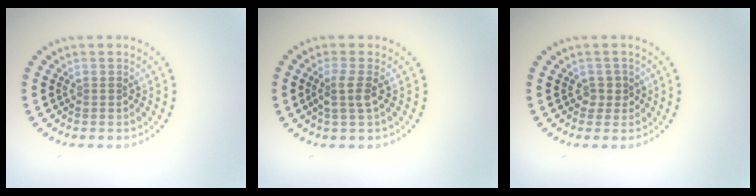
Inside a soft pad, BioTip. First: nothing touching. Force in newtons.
{"total": 2.0, "press": 1.5, "slide": 1.2}
{"total": 1.3, "press": 1.0, "slide": 0.8}